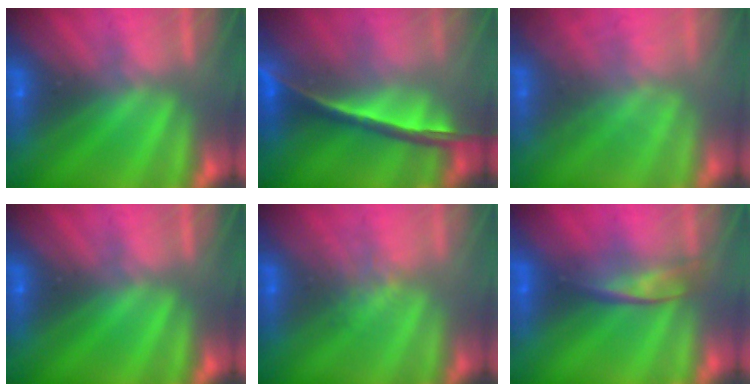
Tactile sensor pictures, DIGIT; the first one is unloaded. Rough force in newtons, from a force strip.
{"total": 1.5}
{"total": 1.7}
{"total": 0.0}
{"total": 1.1}
{"total": 2.2}